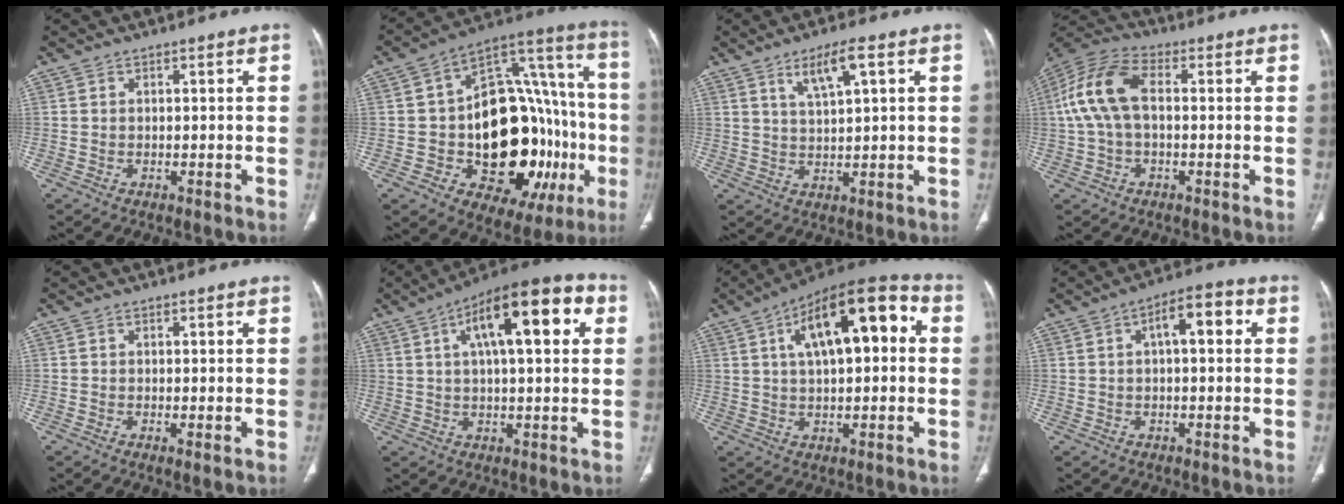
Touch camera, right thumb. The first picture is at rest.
{"total": 33.4, "force": [-7.1, 18.7, 26.7], "torque": [-0.309, 0.049, -0.083]}
{"total": 6.1, "force": [3.1, 1.2, 5.2], "torque": [-0.098, -0.010, 0.061]}
{"total": 12.4, "force": [1.0, 6.8, 10.3], "torque": [-0.225, 0.033, 0.012]}
{"total": 0.9, "force": [-0.1, 0.1, 0.9], "torque": [-0.019, -0.005, -0.002]}
{"total": 18.1, "force": [5.9, 6.4, 15.9], "torque": [-0.216, 0.021, 0.080]}
{"total": 18.5, "force": [4.6, 8.0, 16.1], "torque": [-0.228, 0.030, 0.062]}
{"total": 7.6, "force": [1.8, 3.2, 6.6], "torque": [-0.088, 0.024, 0.019]}